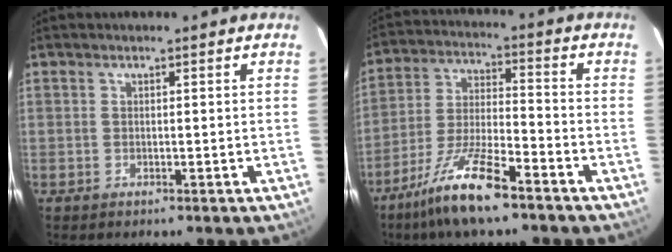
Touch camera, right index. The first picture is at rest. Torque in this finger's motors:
{"motor_torque": [1.12, -1.02, 0.68, 0.17]}